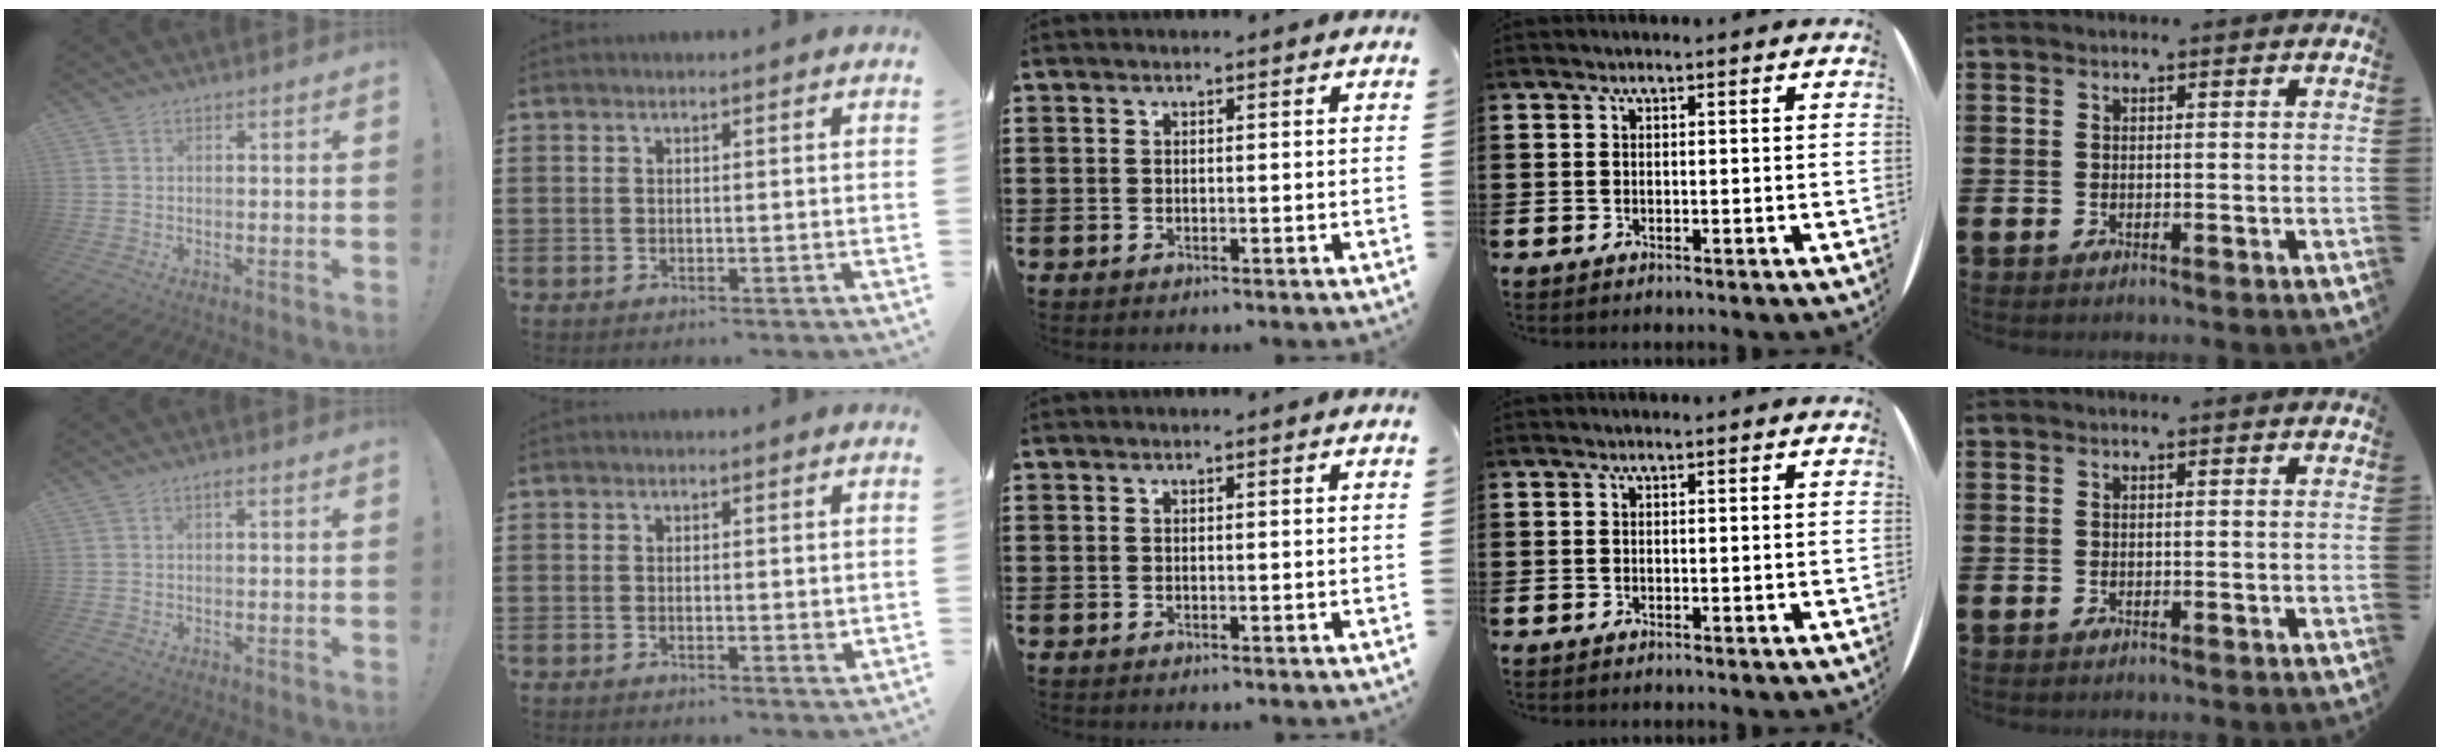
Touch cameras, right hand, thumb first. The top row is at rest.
{"thumb": {"total": 0.9, "force": [0.4, 0.3, 0.7], "torque": [-0.011, -0.001, 0.006]}, "index": {"total": 1.2, "force": [0.0, 0.4, 1.1], "torque": [-0.020, 0.001, -0.001]}}